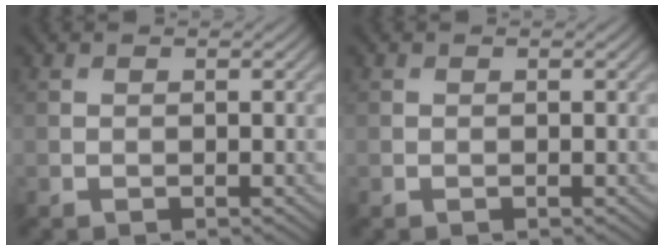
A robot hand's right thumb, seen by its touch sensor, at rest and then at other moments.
{"total": 0.0}